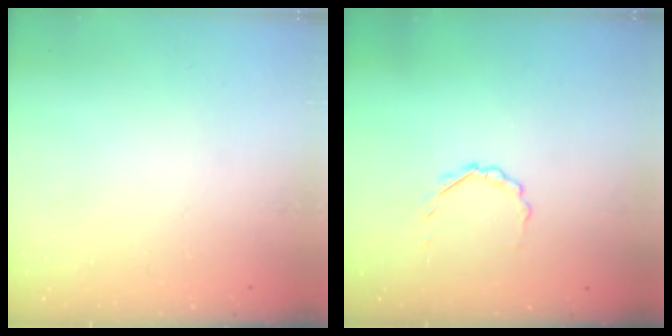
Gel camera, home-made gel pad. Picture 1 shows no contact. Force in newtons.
{"total": 2.1, "press": 2.0, "slide": 0.8}